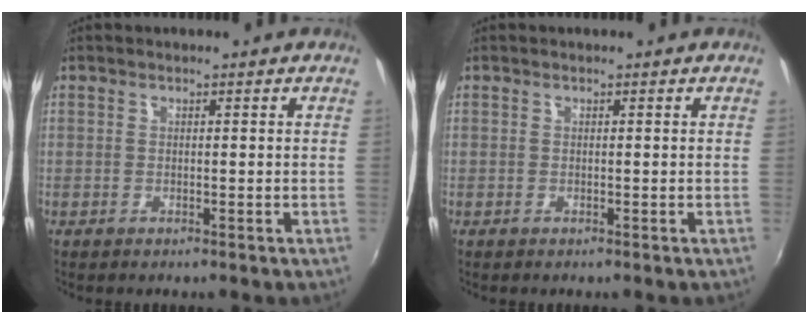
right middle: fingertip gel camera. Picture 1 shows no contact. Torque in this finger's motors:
{"motor_torque": [0.00, 0.00, 0.00, 0.00]}